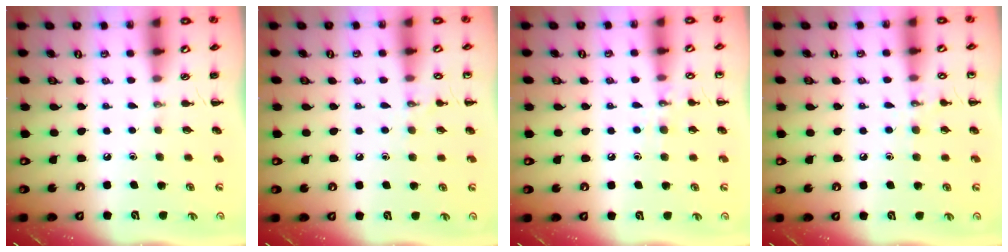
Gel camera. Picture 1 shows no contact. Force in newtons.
{"total": 6.6, "press": 6.3, "slide": 2.0}
{"total": 7.4, "press": 7.3, "slide": 1.7}
{"total": 7.3, "press": 7.2, "slide": 1.5}